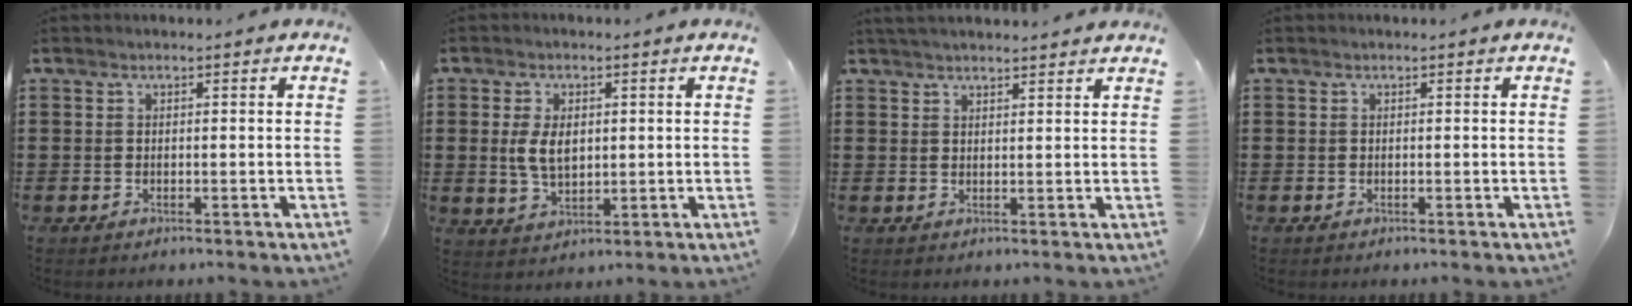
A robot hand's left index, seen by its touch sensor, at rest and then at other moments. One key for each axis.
{"total": 5.5, "fx": 0.9, "fy": 3.2, "fz": 4.4, "tx": -0.091, "ty": 0.003, "tz": 0.012}
{"total": 2.3, "fx": 2.3, "fy": 0.0, "fz": 0.5, "tx": -0.014, "ty": 0.000, "tz": 0.044}
{"total": 0.0}